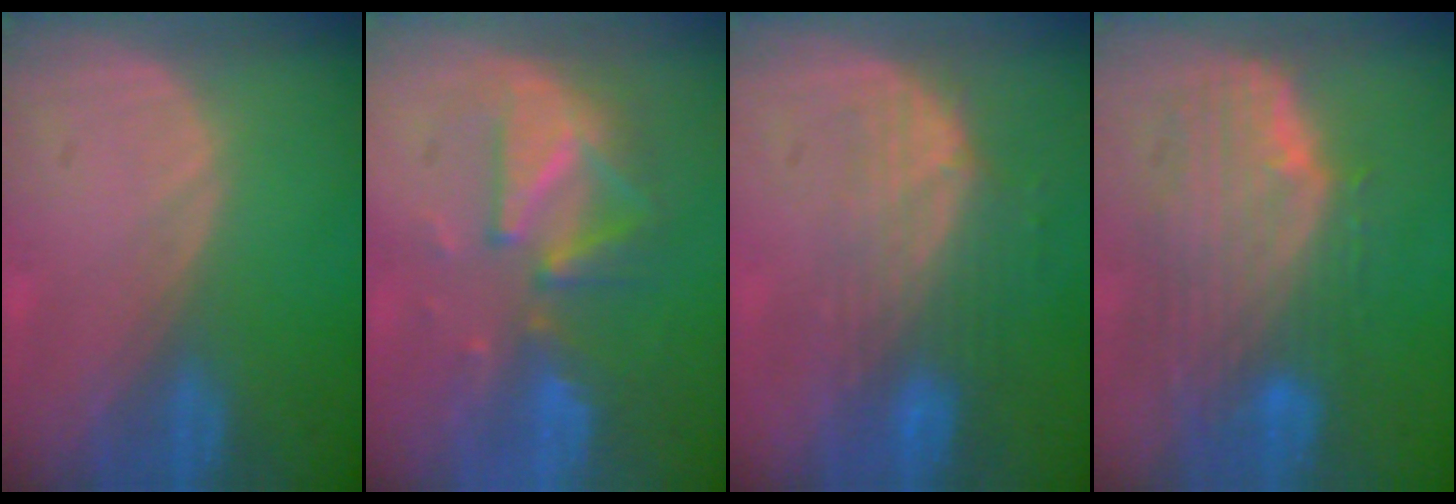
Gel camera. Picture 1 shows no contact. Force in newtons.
{"total": 8.0, "press": 8.0, "slide": 0.8}
{"total": 7.6, "press": 6.8, "slide": 3.3}
{"total": 9.9, "press": 8.8, "slide": 4.5}